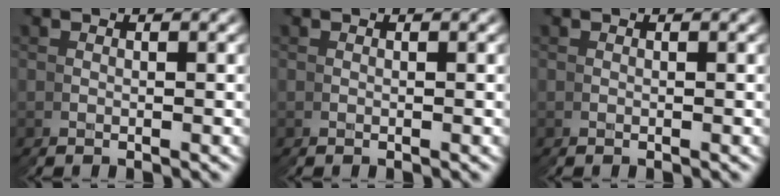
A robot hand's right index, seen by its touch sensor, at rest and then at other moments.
{"total": 0.0}
{"total": 0.0}